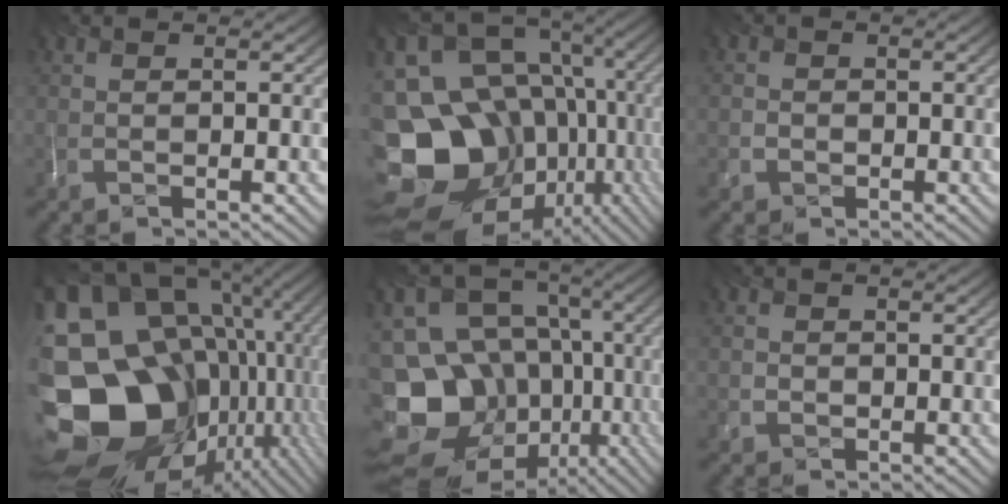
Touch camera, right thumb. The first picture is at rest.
{"total": 19.3, "force": [-6.6, 15.1, 10.0], "torque": [-0.227, -0.050, -0.085]}
{"total": 2.1, "force": [-1.3, 1.4, -0.9], "torque": [0.023, -0.015, -0.028]}
{"total": 21.4, "force": [-3.1, 17.2, 12.3], "torque": [-0.242, -0.040, -0.051]}
{"total": 18.5, "force": [-8.1, 14.5, 8.1], "torque": [-0.183, -0.032, -0.125]}
{"total": 1.8, "force": [-1.0, 1.3, -0.9], "torque": [0.019, -0.013, -0.021]}